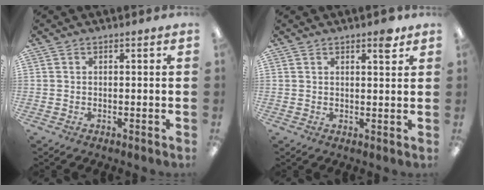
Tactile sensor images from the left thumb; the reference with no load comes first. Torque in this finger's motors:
{"motor_torque": [-0.01, 0.06, -0.35, 0.15, 0.03]}